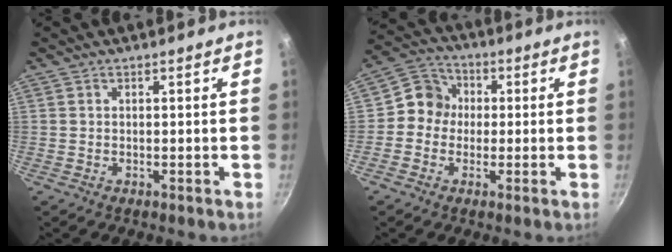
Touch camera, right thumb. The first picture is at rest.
{"total": 7.1, "force": [-0.1, 6.6, 2.5], "torque": [-0.009, 0.018, -0.025]}